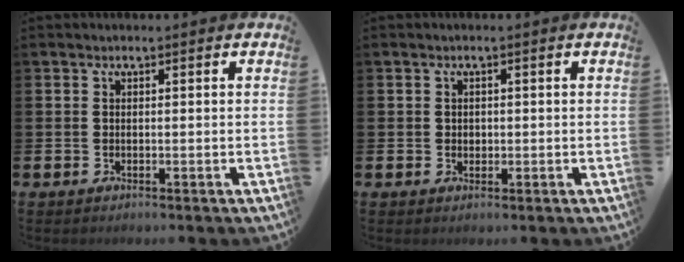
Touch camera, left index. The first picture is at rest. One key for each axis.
{"total": 0.9, "fx": 0.3, "fy": 0.7, "fz": 0.3, "tx": 0.007, "ty": 0.002, "tz": 0.002}